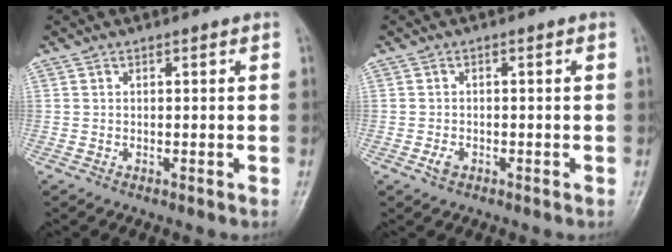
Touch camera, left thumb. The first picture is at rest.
{"total": 1.7, "force": [-0.8, 1.1, 1.0], "torque": [-0.020, 0.005, -0.015]}